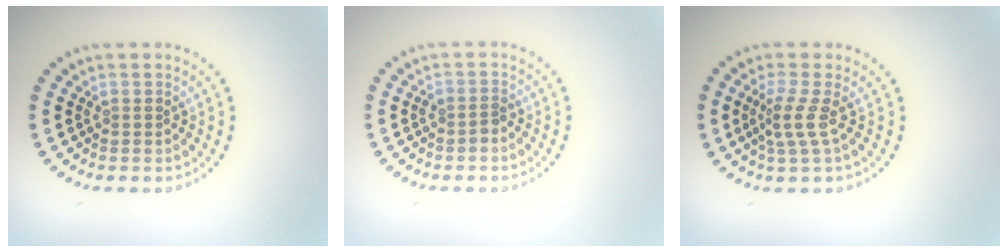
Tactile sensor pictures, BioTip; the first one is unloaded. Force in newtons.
{"total": 1.1, "press": 0.9, "slide": 0.6}
{"total": 2.3, "press": 1.5, "slide": 1.7}